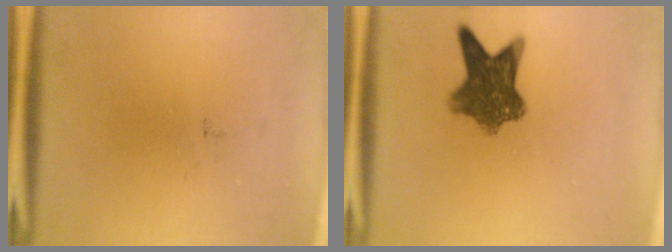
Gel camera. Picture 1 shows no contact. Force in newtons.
{"total": 8.1}